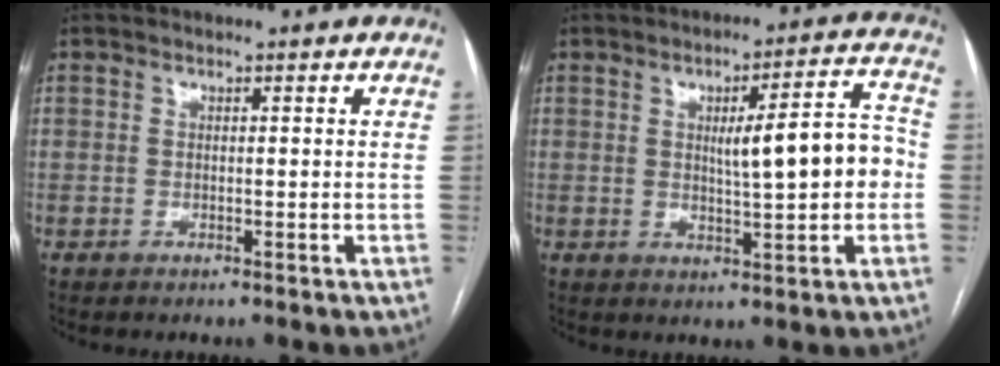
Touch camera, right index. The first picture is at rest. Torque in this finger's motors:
{"motor_torque": [0.76, 0.41, 0.38, 0.10]}